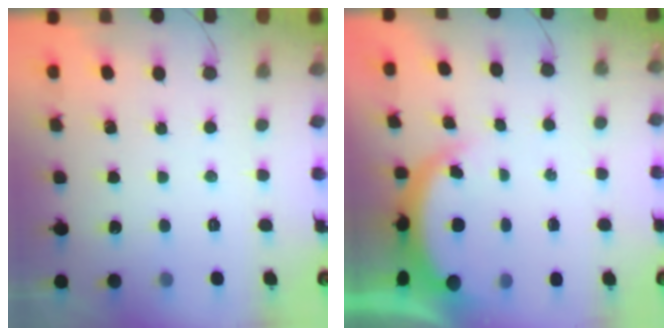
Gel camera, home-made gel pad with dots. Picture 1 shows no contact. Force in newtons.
{"total": 4.8, "press": 4.8, "slide": 0.8}